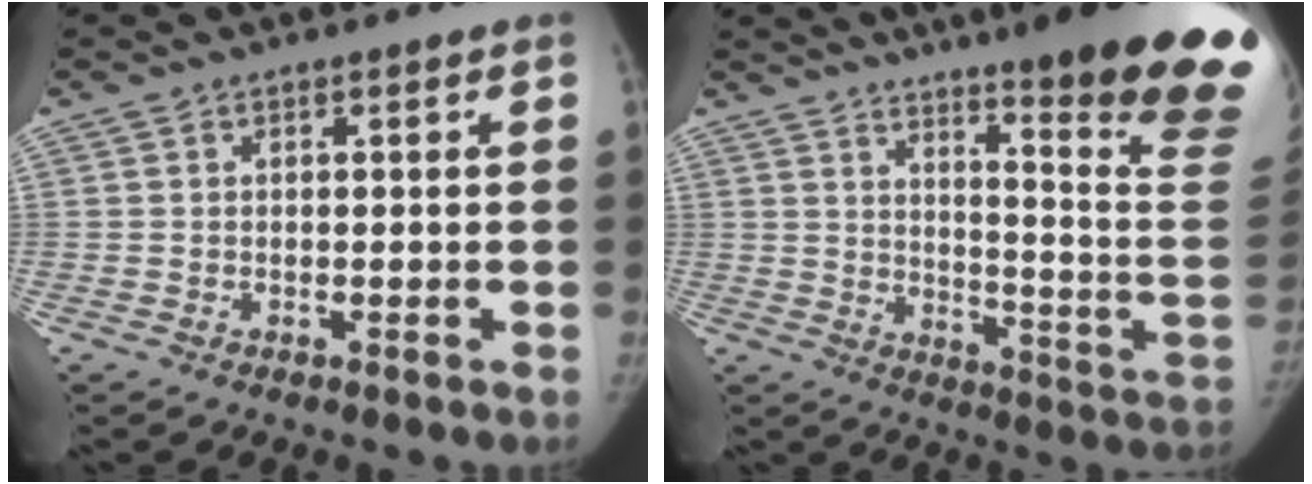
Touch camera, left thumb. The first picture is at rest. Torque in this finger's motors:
{"motor_torque": [2.43, 0.58, 1.51, -1.27, 0.13]}